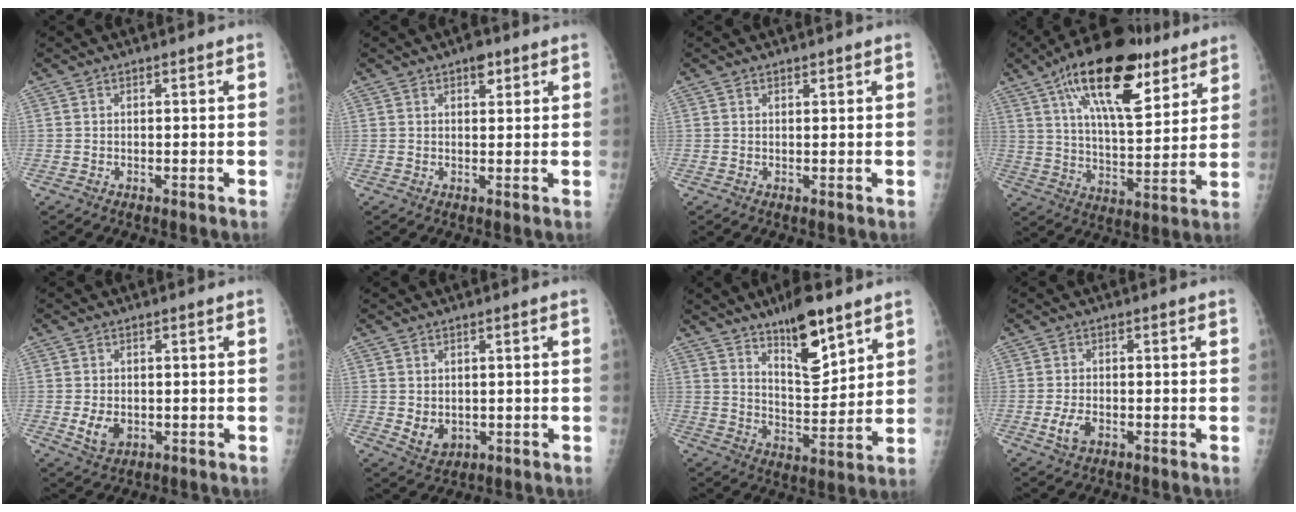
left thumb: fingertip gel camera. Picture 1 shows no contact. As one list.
[{"total": 2.9, "force": [1.8, 1.5, 1.7], "torque": [-0.011, -0.006, 0.023]}, {"total": 0.8, "force": [0.6, 0.4, 0.3], "torque": [0.000, -0.003, 0.007]}, {"total": 22.5, "force": [12.2, 9.2, 16.5], "torque": [-0.240, -0.036, 0.200]}, {"total": 4.0, "force": [-0.6, 2.9, 2.7], "torque": [-0.040, -0.004, -0.002]}, {"total": 3.9, "force": [0.0, 3.1, 2.4], "torque": [-0.028, -0.009, 0.016]}, {"total": 12.8, "force": [8.4, 4.2, 8.7], "torque": [-0.117, -0.060, 0.144]}, {"total": 3.3, "force": [-1.2, 1.9, 2.5], "torque": [-0.051, 0.002, -0.021]}]